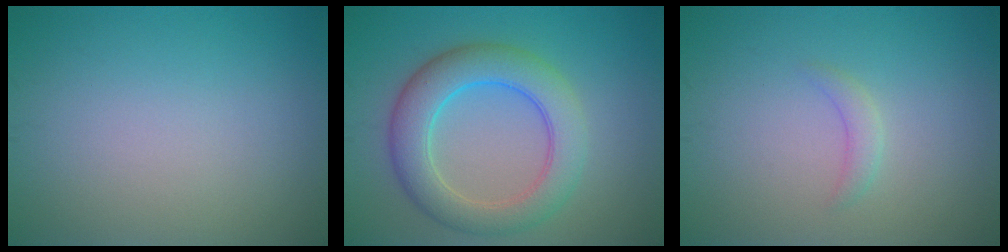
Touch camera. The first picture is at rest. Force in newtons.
{"total": 6.3, "press": 6.3, "slide": 0.1}
{"total": 1.2, "press": 1.2, "slide": 0.0}